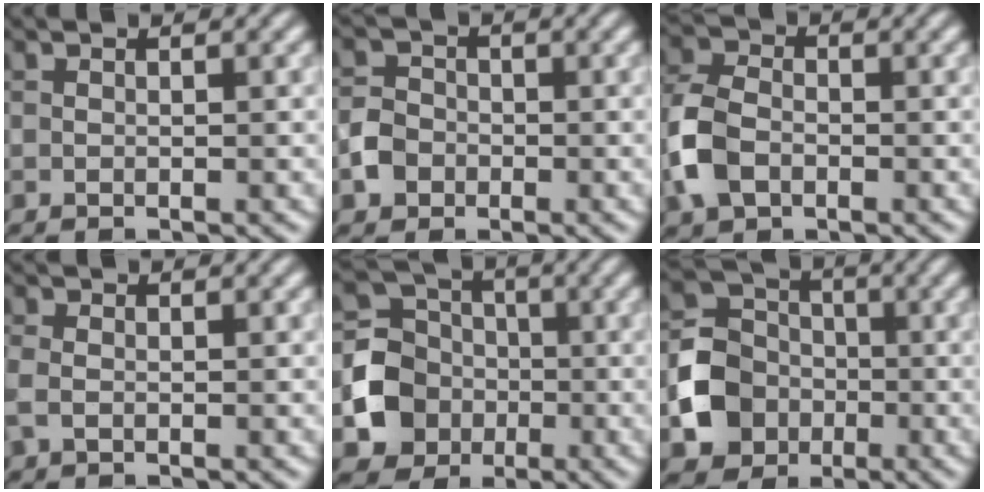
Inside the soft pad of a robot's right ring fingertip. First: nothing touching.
{"total": 2.7, "force": [-1.1, 2.3, 0.9], "torque": [-0.013, 0.005, -0.024]}
{"total": 5.4, "force": [-1.9, 3.7, 3.3], "torque": [-0.082, 0.003, -0.047]}
{"total": 1.8, "force": [-0.4, 1.4, 1.1], "torque": [-0.030, 0.000, -0.012]}
{"total": 6.1, "force": [-1.5, 5.5, 2.1], "torque": [-0.039, 0.001, -0.035]}
{"total": 6.4, "force": [-1.8, 5.6, 2.4], "torque": [-0.049, 0.002, -0.042]}